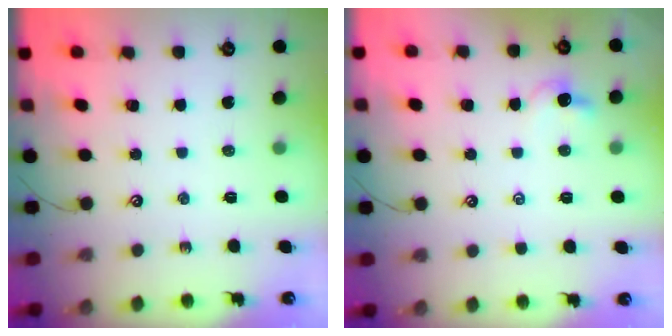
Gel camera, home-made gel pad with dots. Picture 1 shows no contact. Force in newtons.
{"total": 0.8, "press": 0.6, "slide": 0.5}